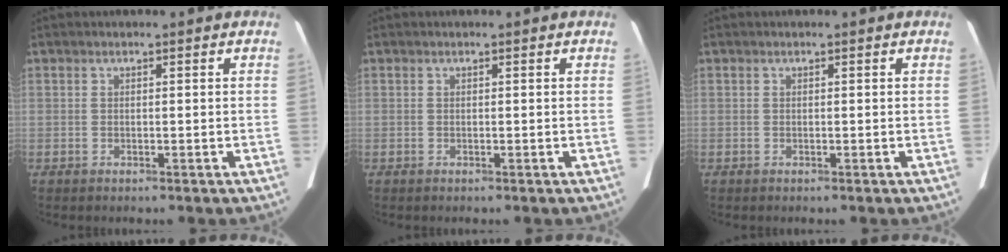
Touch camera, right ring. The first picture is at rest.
{"total": 0.0}
{"total": 0.0}